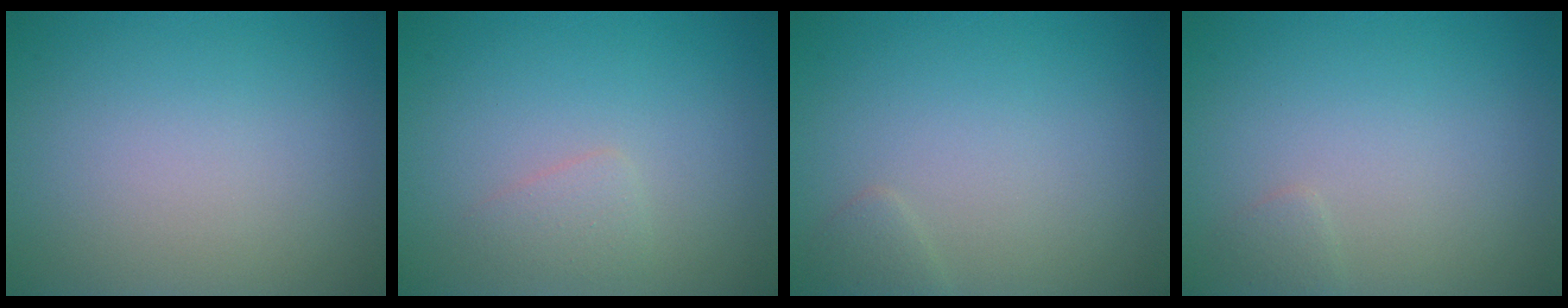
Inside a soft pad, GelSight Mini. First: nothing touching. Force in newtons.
{"total": 1.2, "press": 1.2, "slide": 0.0}
{"total": 0.8, "press": 0.8, "slide": 0.0}
{"total": 0.7, "press": 0.7, "slide": 0.0}